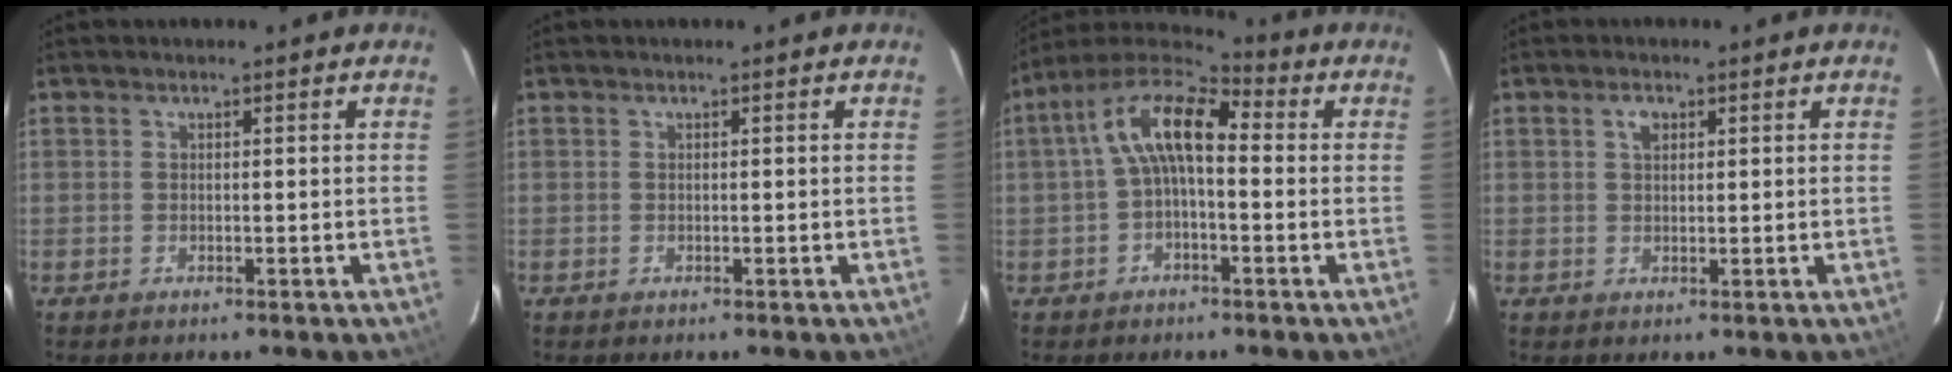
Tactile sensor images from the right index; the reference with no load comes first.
{"total": 0.0}
{"total": 11.2, "force": [0.7, 5.2, 9.9], "torque": [-0.190, 0.032, 0.004]}
{"total": 2.0, "force": [0.9, 1.2, 1.3], "torque": [-0.024, 0.006, 0.015]}